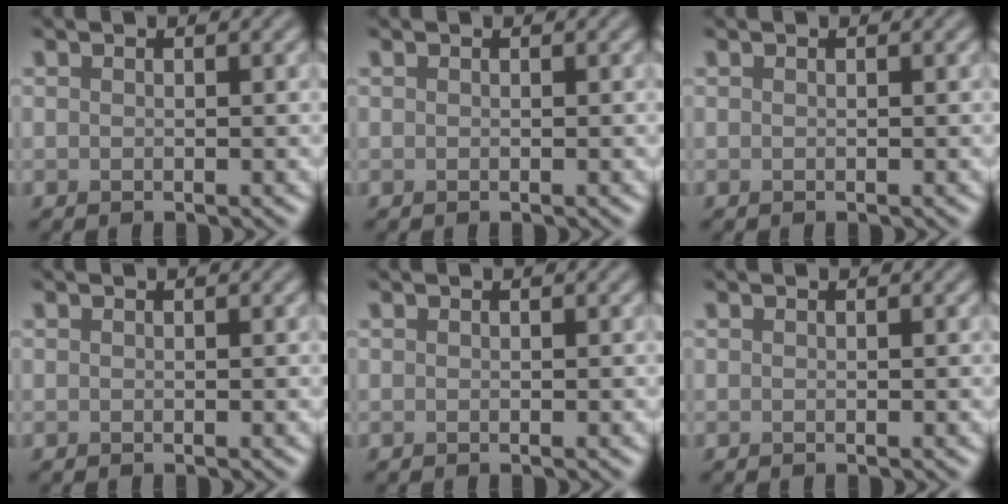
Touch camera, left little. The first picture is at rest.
{"total": 0.0}
{"total": 0.0}
{"total": 0.0}
{"total": 0.0}
{"total": 0.0}